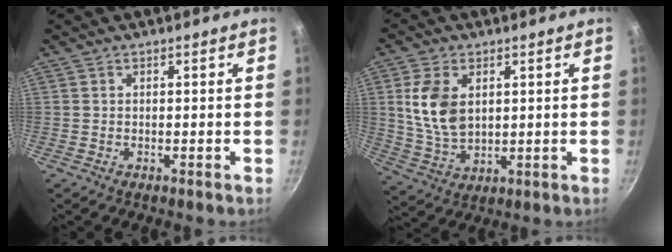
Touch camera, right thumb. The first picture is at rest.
{"total": 10.3, "force": [2.5, 6.5, 7.6], "torque": [-0.140, -0.021, 0.056]}